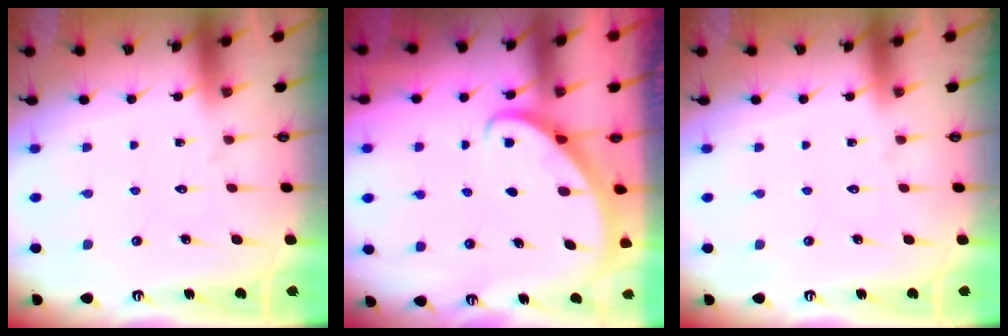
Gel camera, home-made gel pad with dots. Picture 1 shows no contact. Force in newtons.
{"total": 2.9, "press": 2.9, "slide": 0.2}
{"total": 0.0}